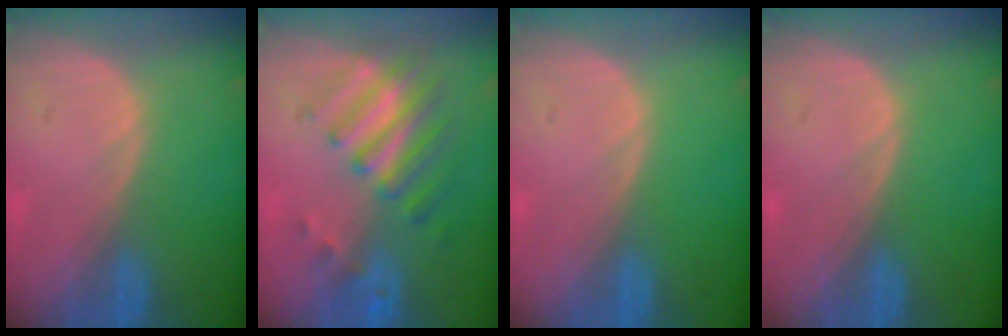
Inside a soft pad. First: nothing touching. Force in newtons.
{"total": 8.0, "press": 7.2, "slide": 3.6}
{"total": 0.0}
{"total": 0.0}